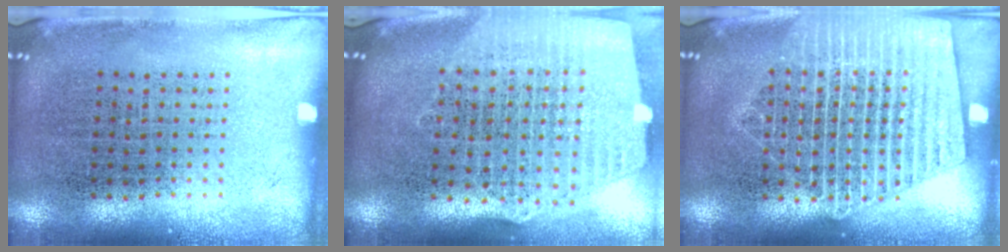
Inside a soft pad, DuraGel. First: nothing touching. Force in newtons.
{"total": 2.6, "press": 2.2, "slide": 1.4}
{"total": 2.3, "press": 2.2, "slide": 0.2}